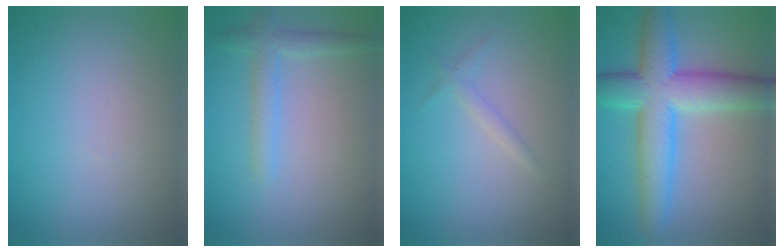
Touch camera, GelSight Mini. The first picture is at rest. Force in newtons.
{"total": 2.4, "press": 2.4, "slide": 0.0}
{"total": 1.1, "press": 1.1, "slide": 0.1}
{"total": 8.0, "press": 8.0, "slide": 0.3}